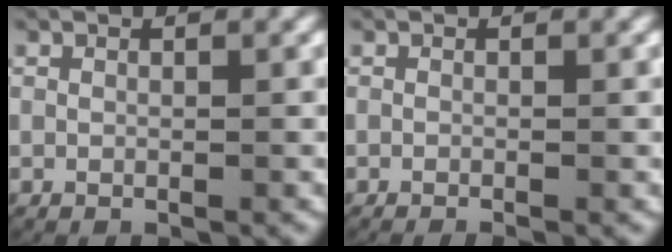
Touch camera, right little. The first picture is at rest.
{"total": 0.7, "force": [-0.7, 0.0, 0.2], "torque": [-0.005, -0.003, -0.010]}